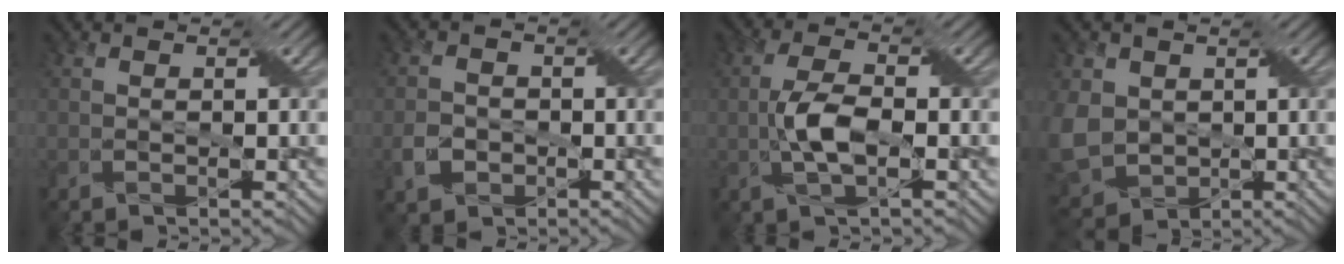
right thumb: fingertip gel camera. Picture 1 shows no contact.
{"total": 2.9, "force": [-1.5, 2.3, 0.9], "torque": [-0.022, -0.005, -0.032]}
{"total": 5.1, "force": [-1.3, 1.9, 4.6], "torque": [-0.108, 0.008, -0.030]}
{"total": 8.3, "force": [-0.1, 7.0, 4.4], "torque": [-0.142, -0.012, -0.002]}